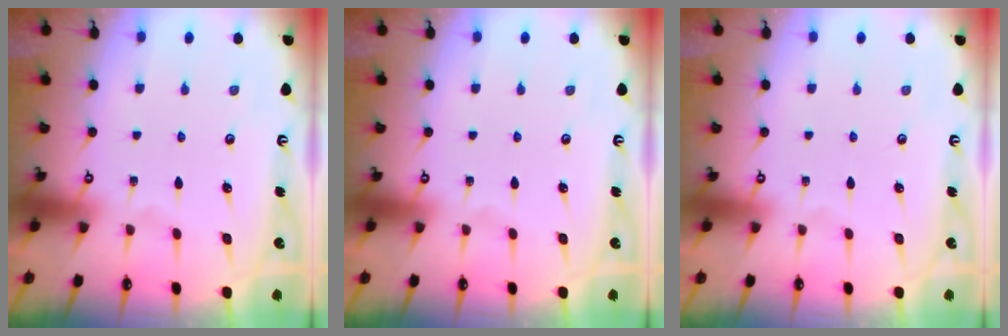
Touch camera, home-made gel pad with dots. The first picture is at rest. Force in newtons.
{"total": 0.0}
{"total": 0.0}